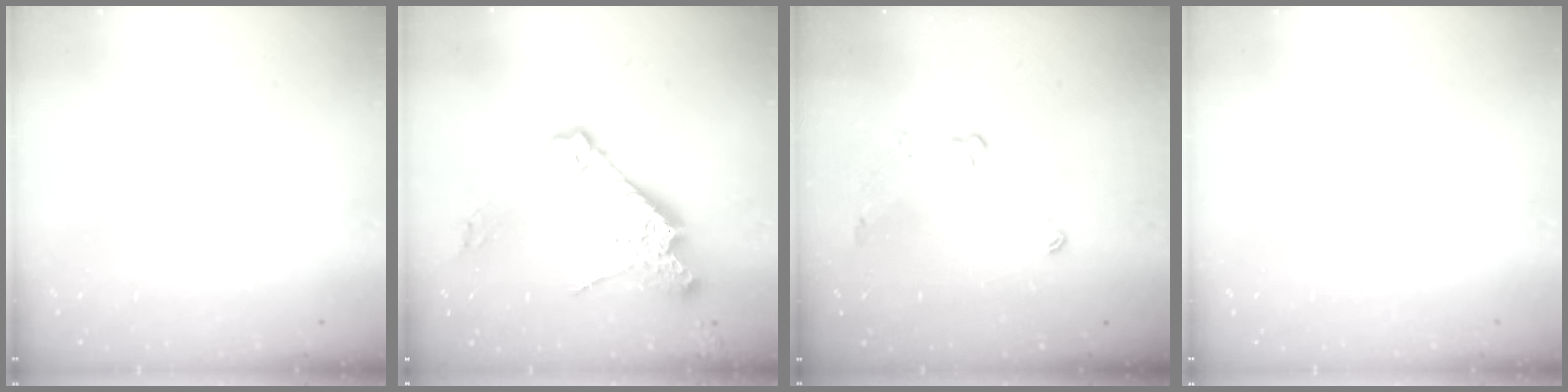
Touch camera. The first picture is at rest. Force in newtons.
{"total": 14.0, "press": 13.9, "slide": 1.3}
{"total": 4.9, "press": 4.9, "slide": 0.6}
{"total": 0.0}